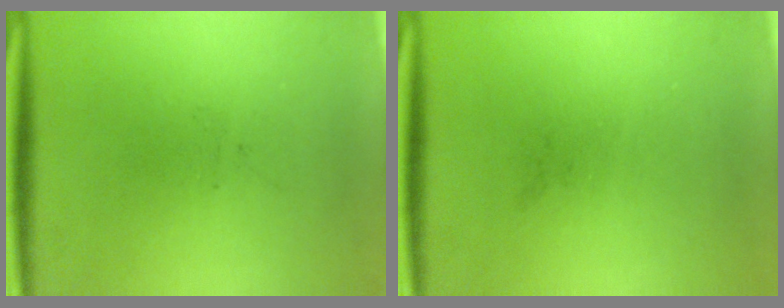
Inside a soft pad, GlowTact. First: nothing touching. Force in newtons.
{"total": 0.0}